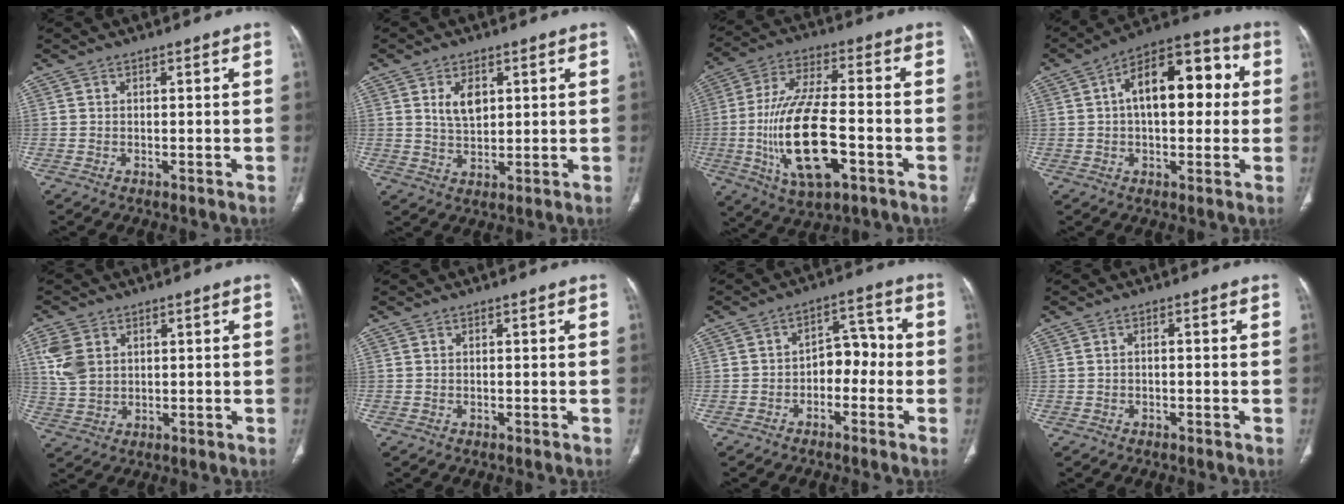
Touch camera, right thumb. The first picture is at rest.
{"total": 5.5, "force": [1.9, 3.3, 4.0], "torque": [-0.058, -0.013, 0.040]}
{"total": 18.9, "force": [-4.8, 7.6, 16.6], "torque": [-0.325, 0.018, -0.078]}
{"total": 16.8, "force": [2.7, 8.9, 14.0], "torque": [-0.183, 0.039, 0.034]}
{"total": 7.0, "force": [2.4, 5.0, 4.3], "torque": [-0.091, -0.004, 0.056]}
{"total": 0.0}
{"total": 6.5, "force": [-1.9, 4.4, 4.3], "torque": [-0.033, 0.041, -0.040]}
{"total": 0.8, "force": [-0.3, 0.4, 0.6], "torque": [-0.013, 0.005, -0.005]}